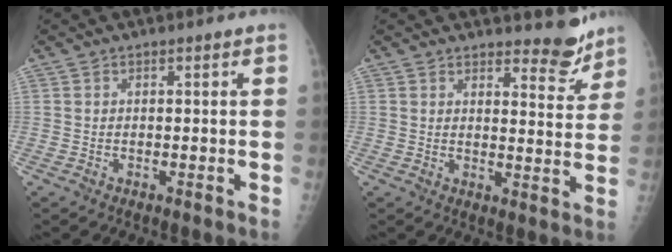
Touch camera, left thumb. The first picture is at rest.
{"total": 5.9, "force": [5.3, 1.8, 1.8], "torque": [-0.002, -0.050, 0.071]}